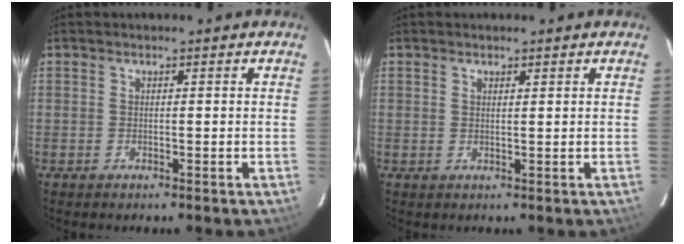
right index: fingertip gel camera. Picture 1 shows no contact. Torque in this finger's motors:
{"motor_torque": [-0.26, 0.04, -0.05, -0.01]}